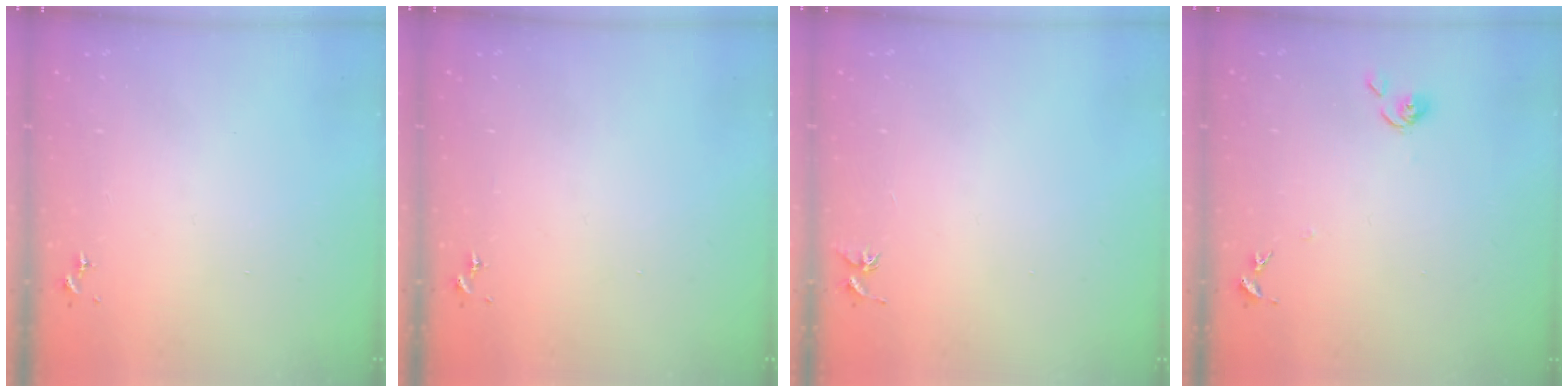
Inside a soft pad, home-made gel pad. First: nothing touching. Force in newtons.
{"total": 0.0}
{"total": 3.7, "press": 3.7, "slide": 0.4}
{"total": 6.7, "press": 6.7, "slide": 0.6}